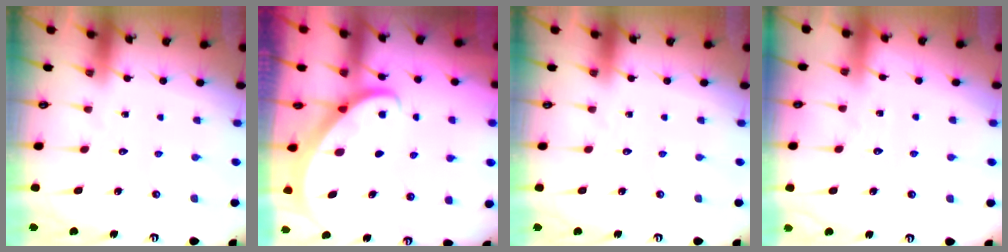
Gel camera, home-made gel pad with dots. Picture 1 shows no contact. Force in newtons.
{"total": 2.7, "press": 2.7, "slide": 0.1}
{"total": 0.0}
{"total": 1.8, "press": 1.8, "slide": 0.2}